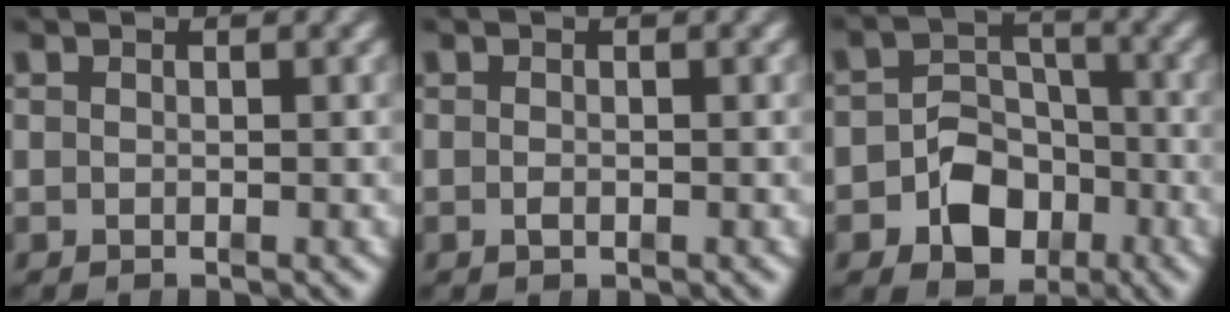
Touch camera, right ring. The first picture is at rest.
{"total": 0.6, "force": [-0.4, 0.2, 0.3], "torque": [-0.011, -0.005, -0.005]}
{"total": 6.6, "force": [-2.5, 5.3, 2.9], "torque": [-0.041, -0.019, -0.040]}